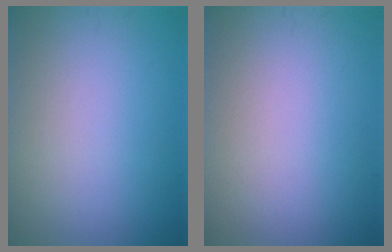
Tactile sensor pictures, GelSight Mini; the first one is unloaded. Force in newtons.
{"total": 0.0}